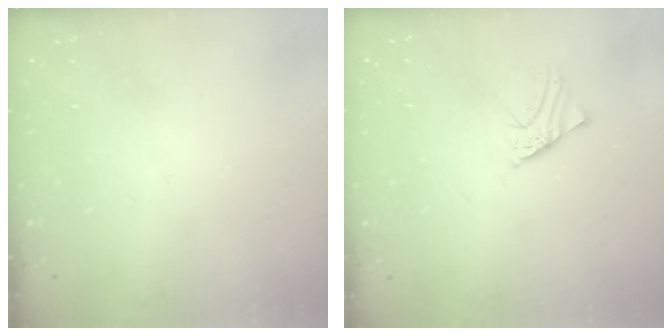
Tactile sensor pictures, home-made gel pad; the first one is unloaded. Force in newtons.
{"total": 1.5, "press": 1.5, "slide": 0.1}